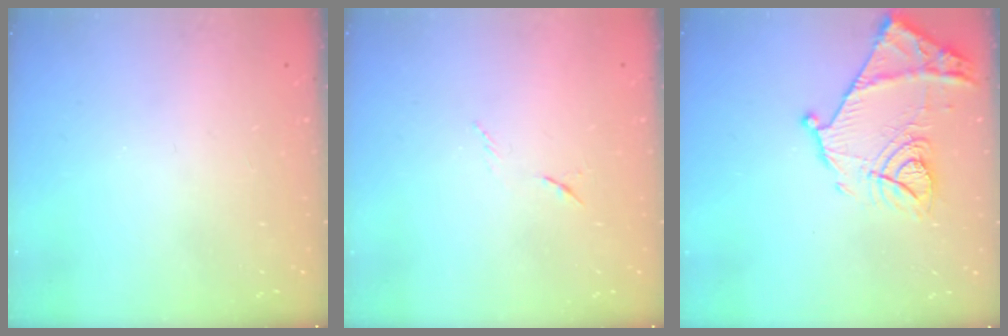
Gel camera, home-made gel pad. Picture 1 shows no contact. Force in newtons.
{"total": 6.2, "press": 6.1, "slide": 0.9}
{"total": 16.5, "press": 16.4, "slide": 1.4}